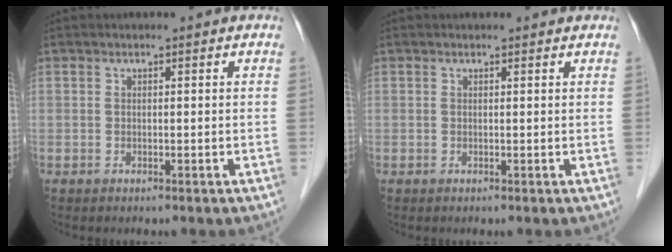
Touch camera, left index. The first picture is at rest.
{"total": 1.1, "force": [1.1, 0.2, 0.1], "torque": [-0.012, 0.004, 0.008]}